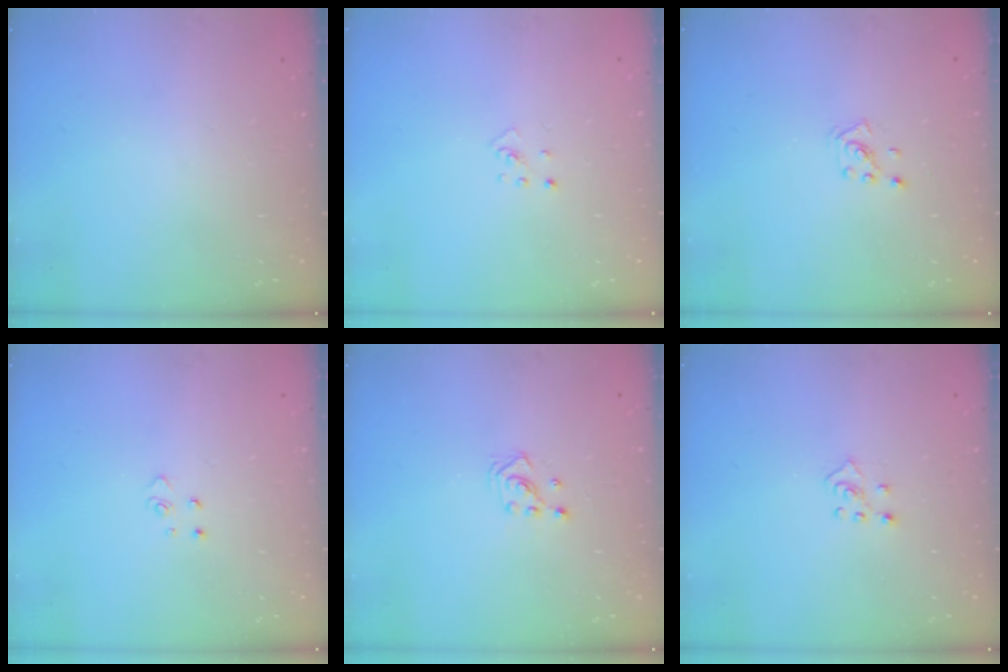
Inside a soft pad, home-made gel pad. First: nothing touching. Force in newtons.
{"total": 2.0, "press": 2.0, "slide": 0.3}
{"total": 2.0, "press": 2.0, "slide": 0.6}
{"total": 2.6, "press": 2.6, "slide": 0.3}
{"total": 2.6, "press": 2.6, "slide": 0.3}
{"total": 2.3, "press": 2.3, "slide": 0.5}